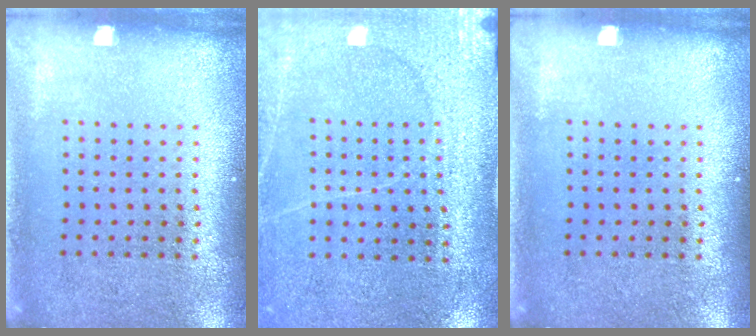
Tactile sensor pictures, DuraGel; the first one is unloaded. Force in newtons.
{"total": 2.9, "press": 2.8, "slide": 0.4}
{"total": 0.0}